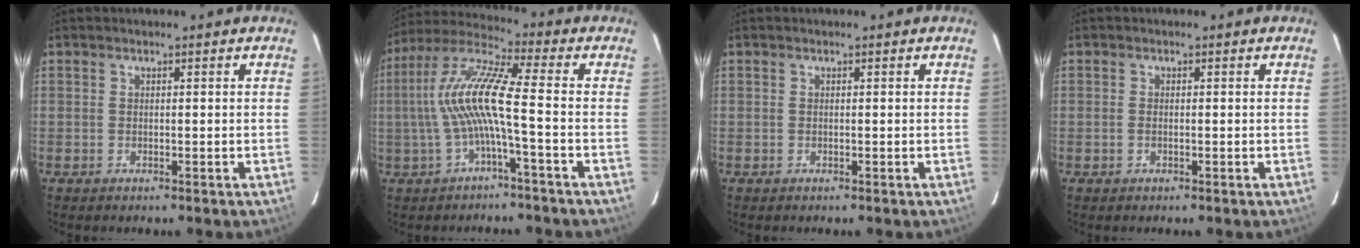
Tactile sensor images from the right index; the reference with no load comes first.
{"total": 11.2, "force": [-1.7, 0.4, 11.1], "torque": [-0.226, 0.012, -0.030]}
{"total": 0.0}
{"total": 0.7, "force": [-0.2, 0.5, 0.5], "torque": [-0.012, 0.000, -0.005]}